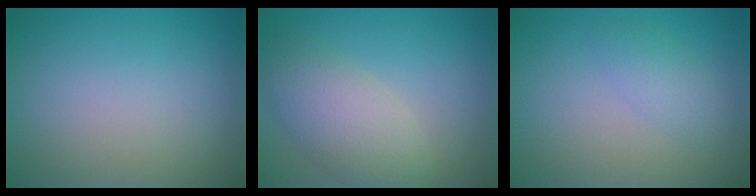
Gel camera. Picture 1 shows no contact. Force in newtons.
{"total": 5.1, "press": 5.1, "slide": 0.3}
{"total": 1.9, "press": 1.9, "slide": 0.0}